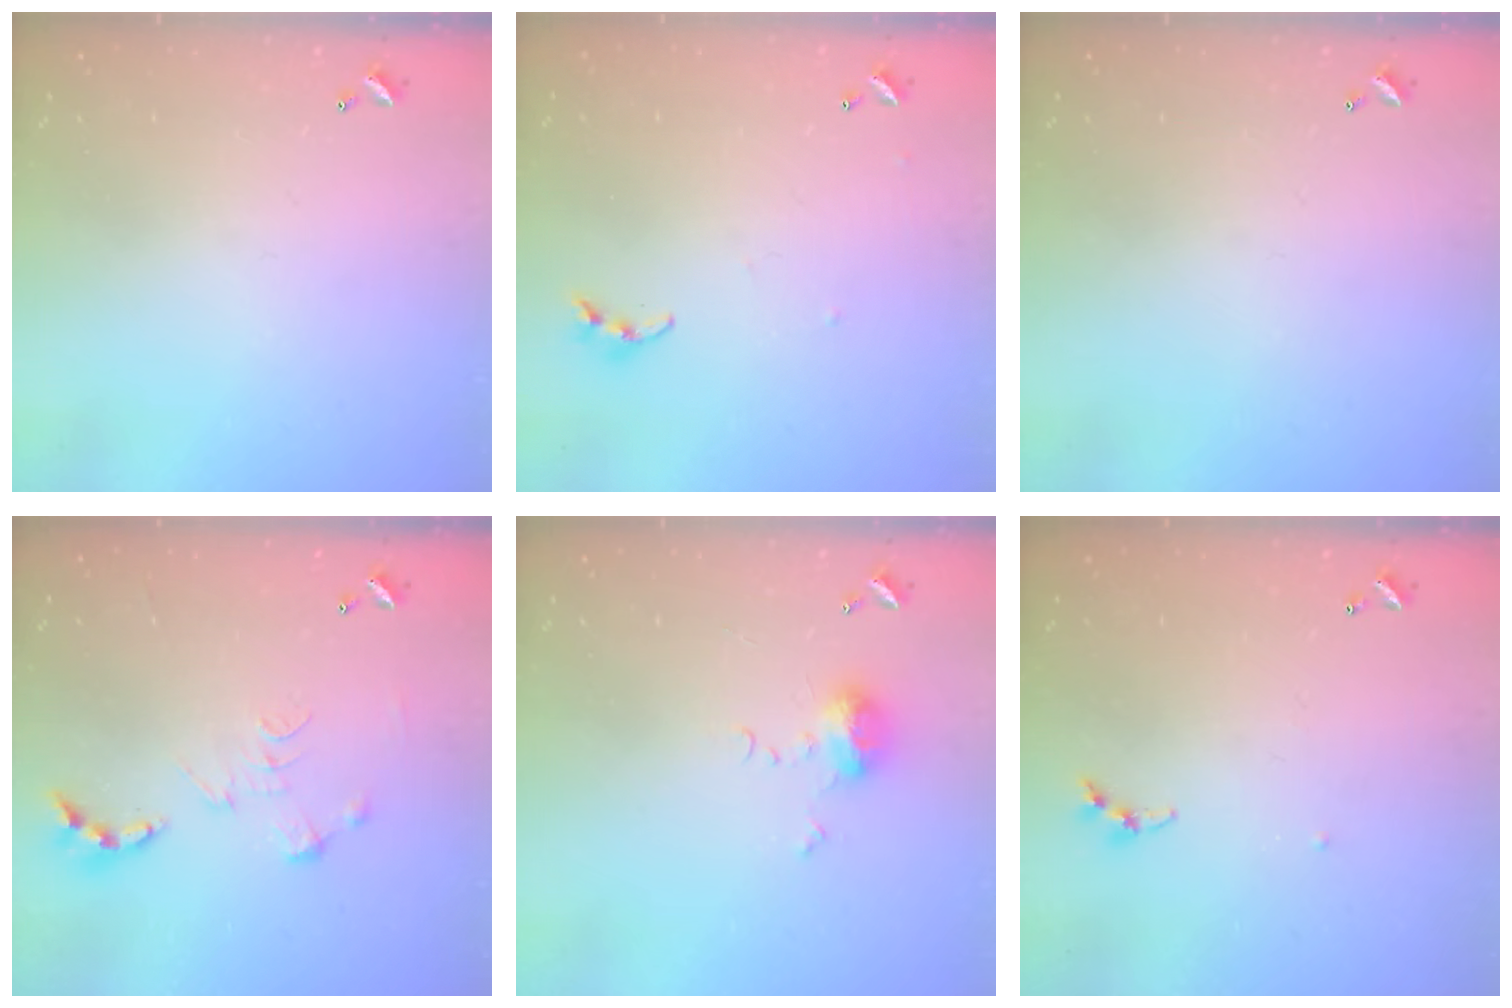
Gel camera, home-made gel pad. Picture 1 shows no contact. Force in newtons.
{"total": 4.2, "press": 4.1, "slide": 0.4}
{"total": 0.0}
{"total": 0.0}
{"total": 6.2, "press": 6.2, "slide": 0.7}
{"total": 4.0, "press": 3.9, "slide": 0.5}